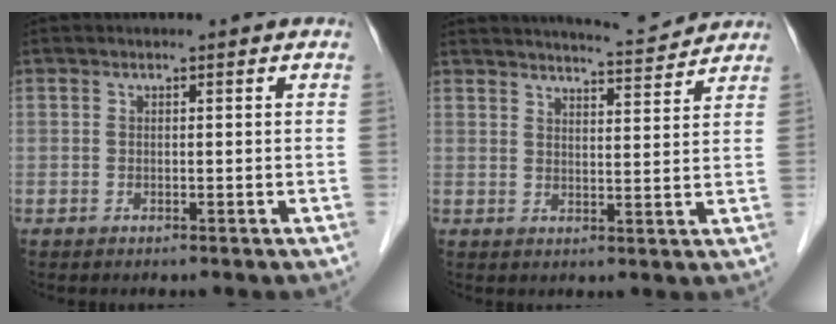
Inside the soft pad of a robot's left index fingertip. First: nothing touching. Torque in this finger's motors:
{"motor_torque": [0.94, -1.19, 0.23, 0.02]}